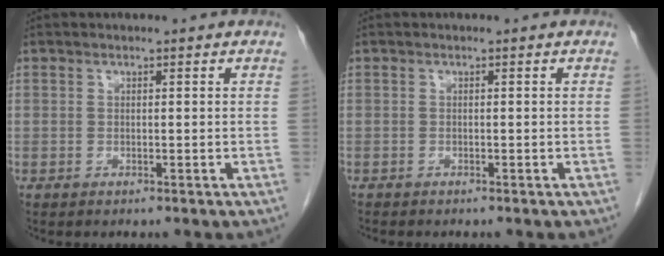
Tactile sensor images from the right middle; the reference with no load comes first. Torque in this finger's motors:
{"motor_torque": [0.26, 0.20, -0.04, 0.01]}